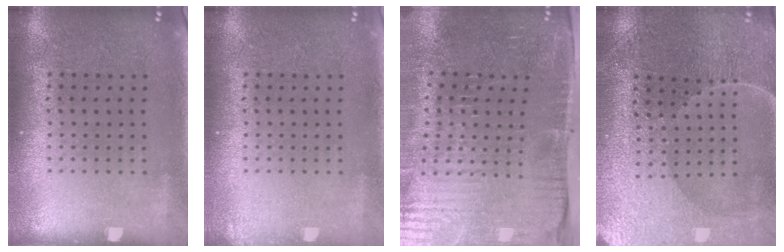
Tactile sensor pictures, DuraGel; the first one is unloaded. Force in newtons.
{"total": 0.6, "press": 0.6, "slide": 0.0}
{"total": 4.9, "press": 4.1, "slide": 2.7}
{"total": 1.9, "press": 1.9, "slide": 0.2}